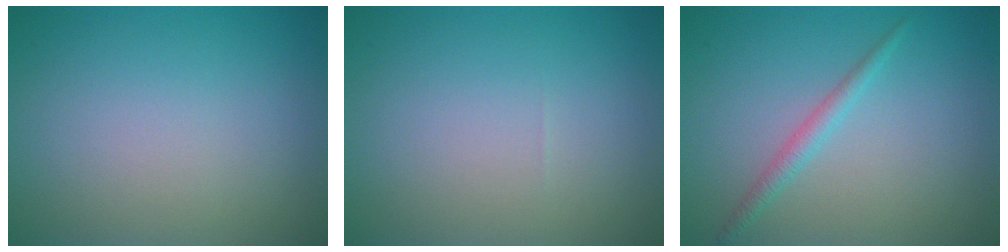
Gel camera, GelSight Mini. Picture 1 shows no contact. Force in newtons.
{"total": 0.0}
{"total": 1.5, "press": 1.5, "slide": 0.0}